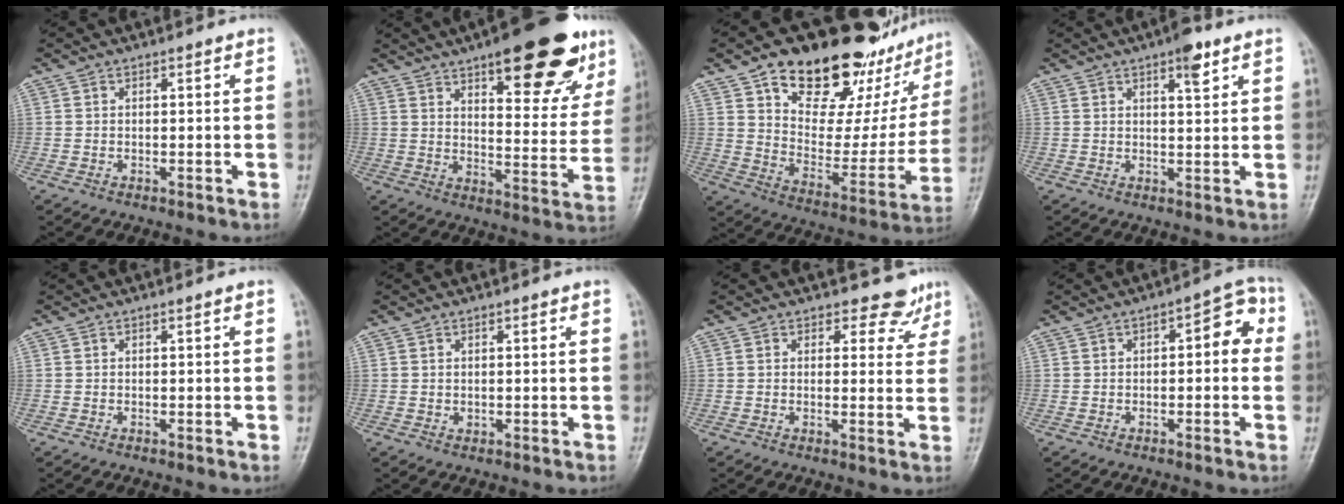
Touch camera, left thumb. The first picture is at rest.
{"total": 23.9, "force": [14.2, 8.4, 17.2], "torque": [-0.189, -0.042, 0.198]}
{"total": 29.0, "force": [17.9, 13.0, 18.7], "torque": [-0.221, -0.059, 0.270]}
{"total": 5.0, "force": [2.9, 1.6, 3.7], "torque": [-0.044, -0.013, 0.040]}
{"total": 0.0}
{"total": 0.7, "force": [0.3, 0.6, 0.2], "torque": [0.000, -0.002, 0.003]}
{"total": 5.0, "force": [4.2, 2.7, 0.1], "torque": [0.030, -0.030, 0.035]}
{"total": 6.5, "force": [0.8, 3.1, 5.7], "torque": [-0.048, 0.027, 0.000]}